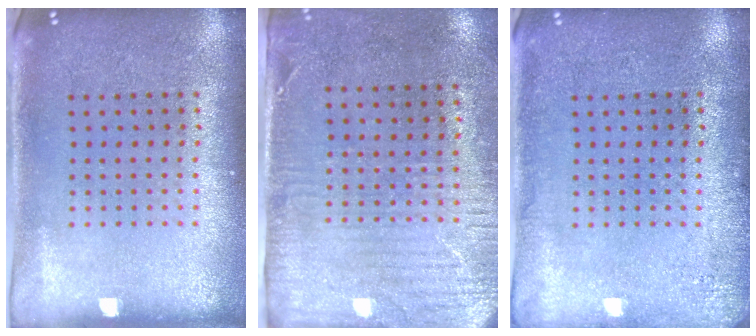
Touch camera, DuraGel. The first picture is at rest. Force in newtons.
{"total": 3.0, "press": 2.4, "slide": 1.7}
{"total": 1.8, "press": 1.8, "slide": 0.3}